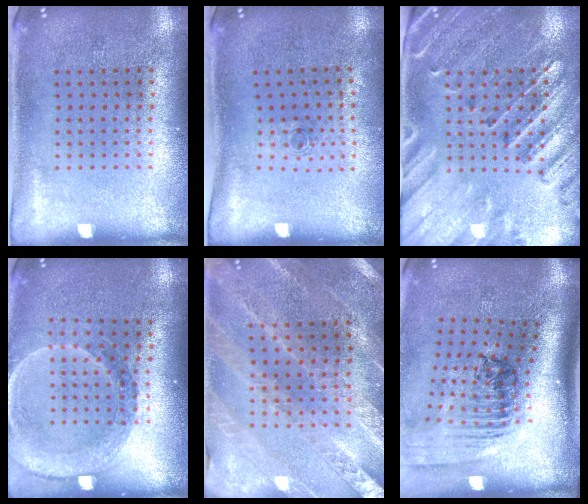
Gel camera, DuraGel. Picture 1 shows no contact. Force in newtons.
{"total": 0.5, "press": 0.3, "slide": 0.5}
{"total": 2.9, "press": 2.7, "slide": 1.0}
{"total": 1.5, "press": 1.5, "slide": 0.3}
{"total": 1.3, "press": 1.3, "slide": 0.2}
{"total": 2.5, "press": 1.8, "slide": 1.8}